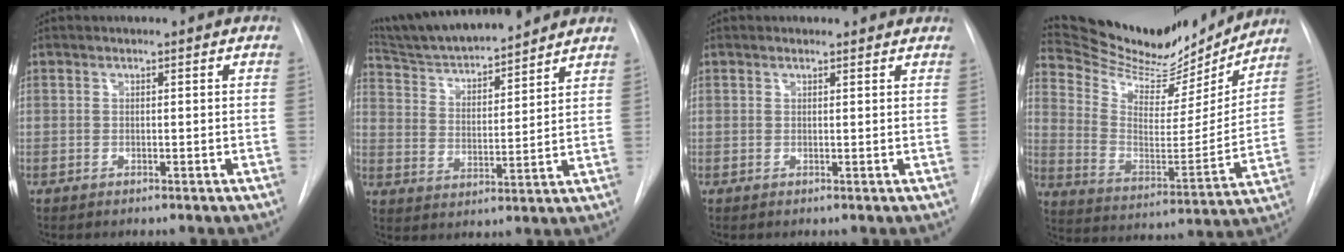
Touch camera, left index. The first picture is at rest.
{"total": 15.1, "force": [14.0, 1.5, 5.6], "torque": [-0.098, 0.008, 0.235]}
{"total": 2.0, "force": [1.9, 0.7, 0.2], "torque": [-0.009, 0.006, 0.014]}
{"total": 21.4, "force": [19.8, 5.5, 5.9], "torque": [-0.103, -0.024, 0.304]}